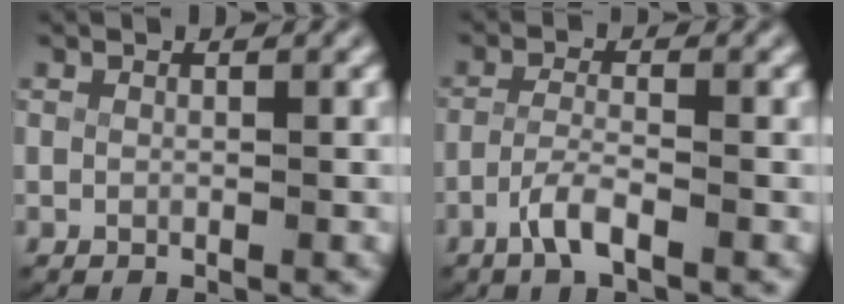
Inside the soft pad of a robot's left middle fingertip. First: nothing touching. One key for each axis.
{"total": 2.9, "fx": -2.0, "fy": 0.5, "fz": 2.0, "tx": -0.051, "ty": -0.009, "tz": -0.034}